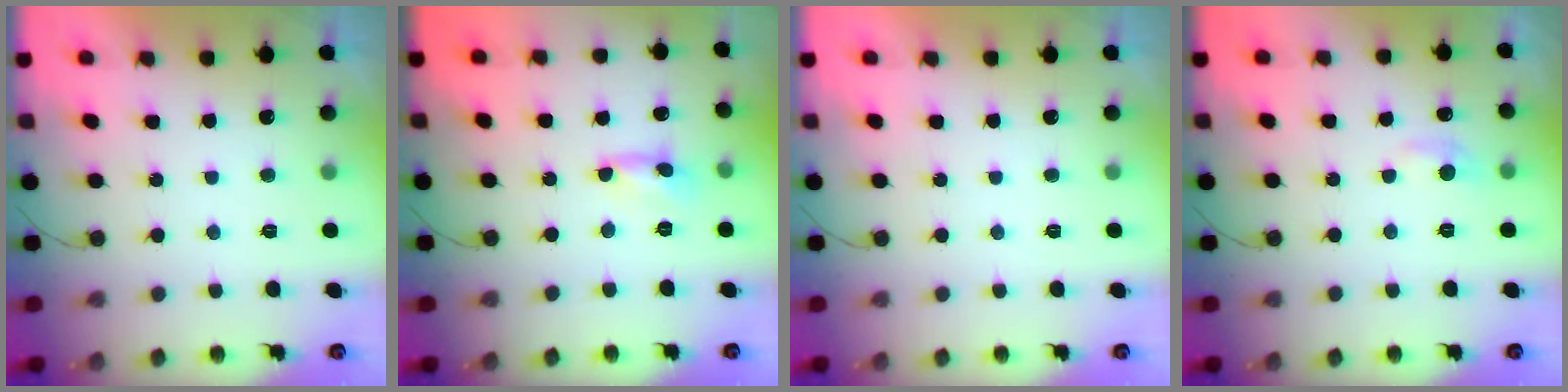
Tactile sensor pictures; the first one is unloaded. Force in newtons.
{"total": 0.8, "press": 0.7, "slide": 0.1}
{"total": 0.0}
{"total": 6.1, "press": 6.0, "slide": 0.9}